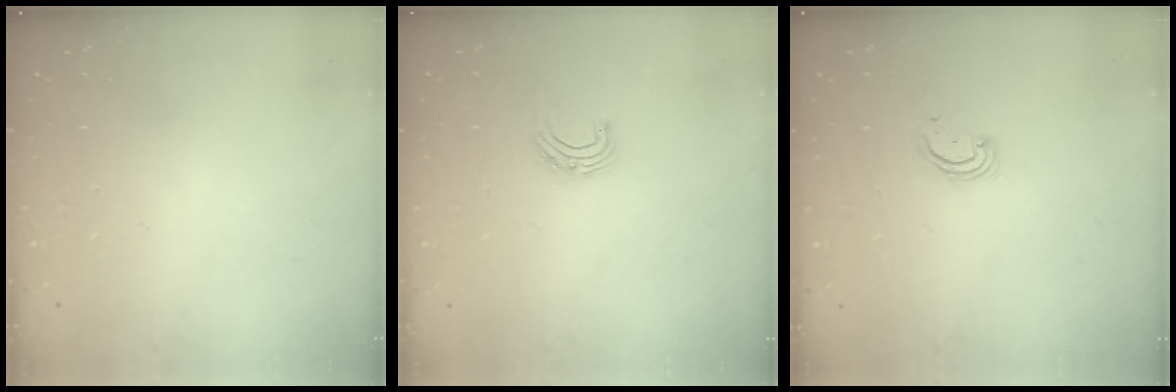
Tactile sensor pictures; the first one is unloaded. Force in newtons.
{"total": 5.9, "press": 5.9, "slide": 0.5}
{"total": 2.3, "press": 2.2, "slide": 0.2}